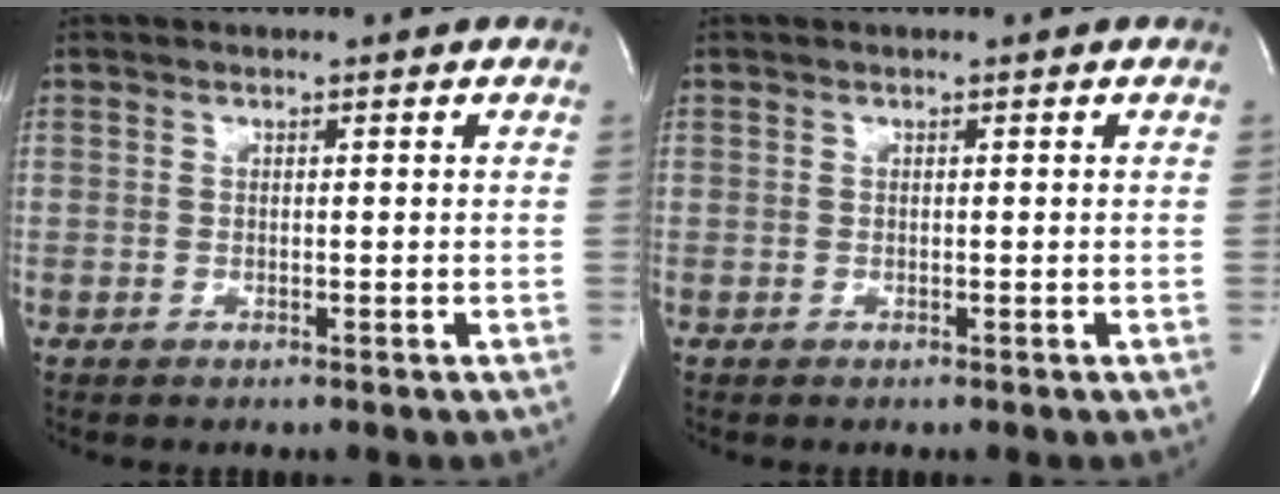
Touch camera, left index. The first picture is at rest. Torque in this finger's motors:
{"motor_torque": [0.00, 0.00, -0.06, 0.00]}